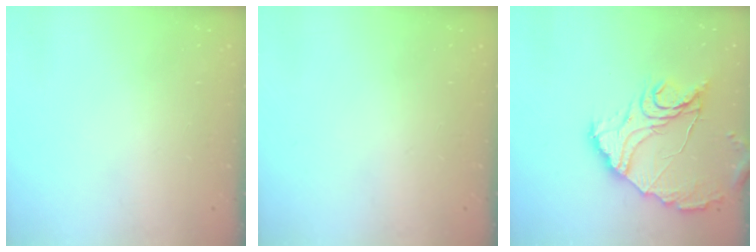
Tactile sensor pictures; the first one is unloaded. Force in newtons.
{"total": 0.0}
{"total": 14.8, "press": 14.7, "slide": 1.7}